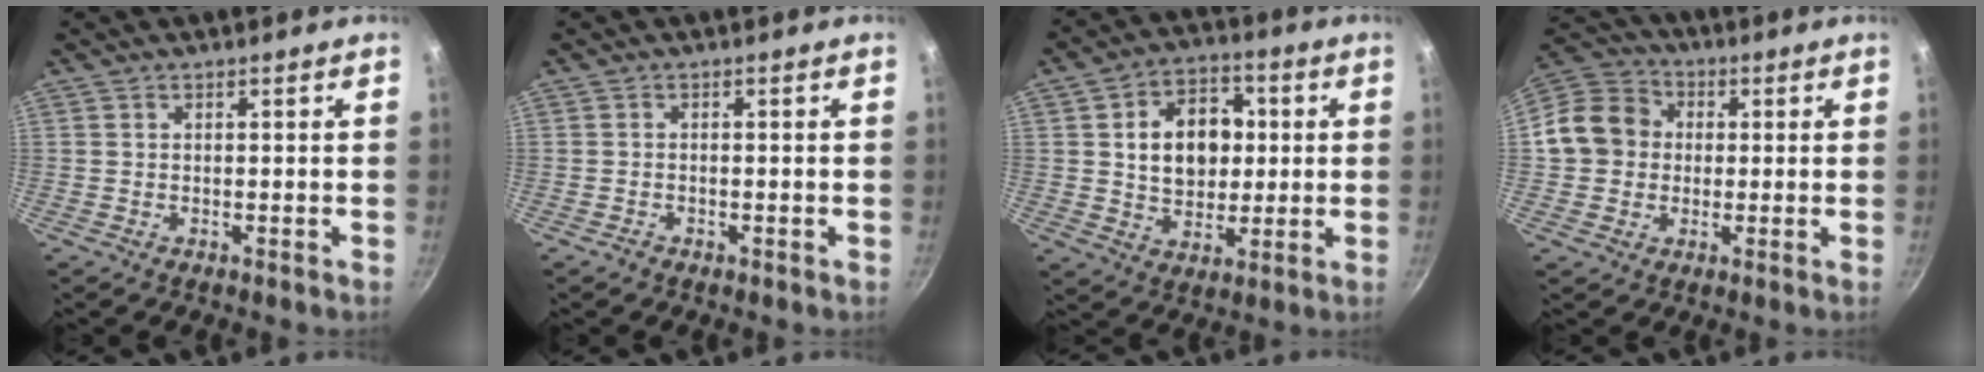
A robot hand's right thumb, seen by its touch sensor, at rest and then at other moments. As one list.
[{"total": 0.9, "force": [-0.6, 0.6, 0.3], "torque": [-0.008, 0.006, -0.011]}, {"total": 13.2, "force": [1.8, 9.8, 8.6], "torque": [-0.093, 0.008, 0.027]}, {"total": 11.7, "force": [0.5, 10.4, 5.3], "torque": [-0.068, 0.027, -0.009]}]